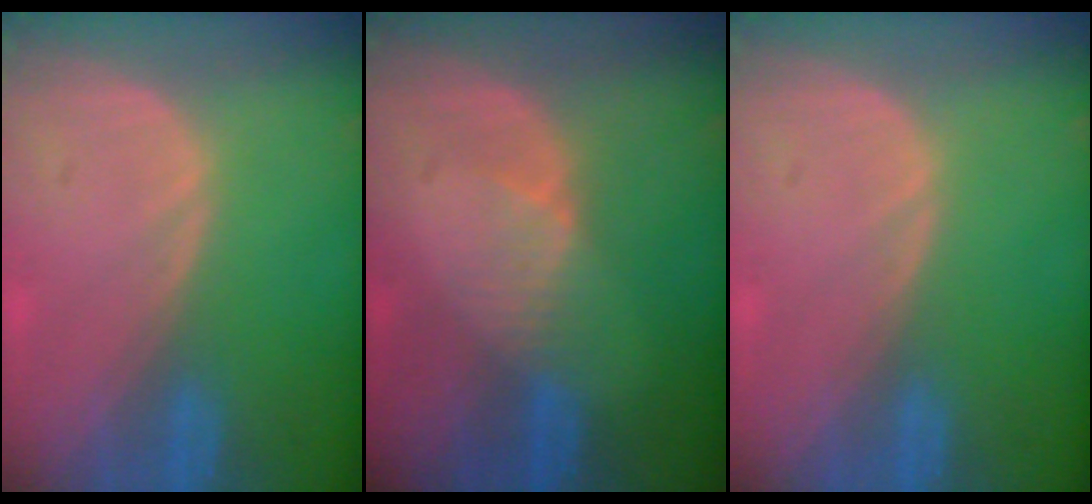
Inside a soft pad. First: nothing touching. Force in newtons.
{"total": 2.7, "press": 2.7, "slide": 0.3}
{"total": 0.0}